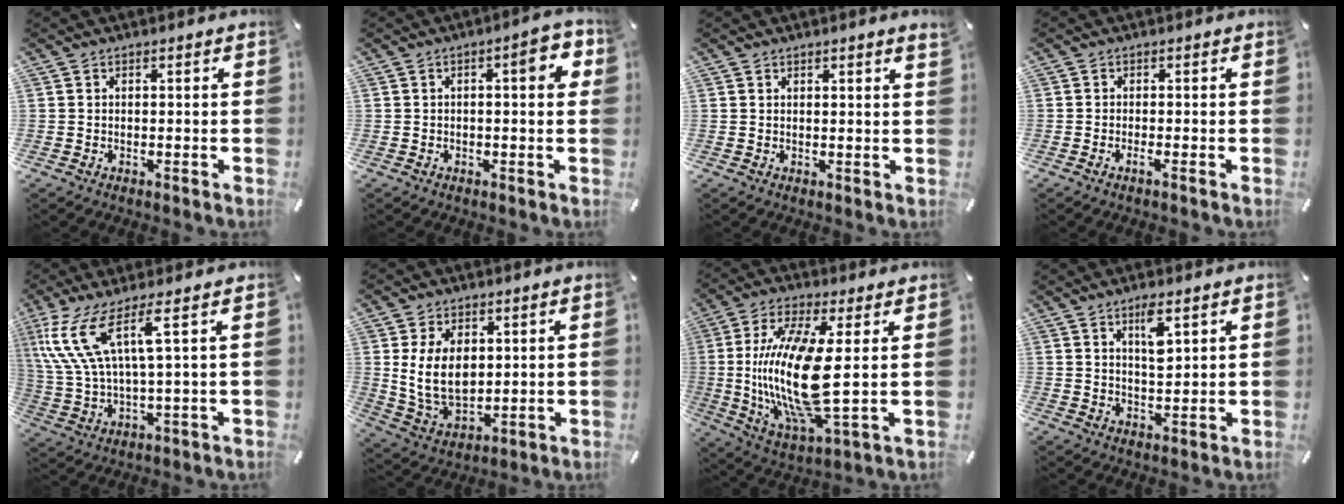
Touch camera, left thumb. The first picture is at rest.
{"total": 6.7, "force": [1.4, 2.3, 6.1], "torque": [-0.069, -0.007, 0.013]}
{"total": 1.1, "force": [0.9, -0.1, 0.6], "torque": [-0.012, -0.002, 0.017]}
{"total": 1.4, "force": [-0.7, 0.1, 1.2], "torque": [-0.020, -0.003, -0.011]}
{"total": 12.1, "force": [5.5, 3.1, 10.3], "torque": [-0.240, -0.010, 0.093]}
{"total": 11.7, "force": [2.2, 8.2, 8.0], "torque": [-0.173, -0.006, 0.037]}
{"total": 20.6, "force": [1.7, 6.0, 19.7], "torque": [-0.431, -0.028, 0.019]}
{"total": 6.1, "force": [3.1, 1.9, 4.9], "torque": [-0.081, -0.009, 0.048]}